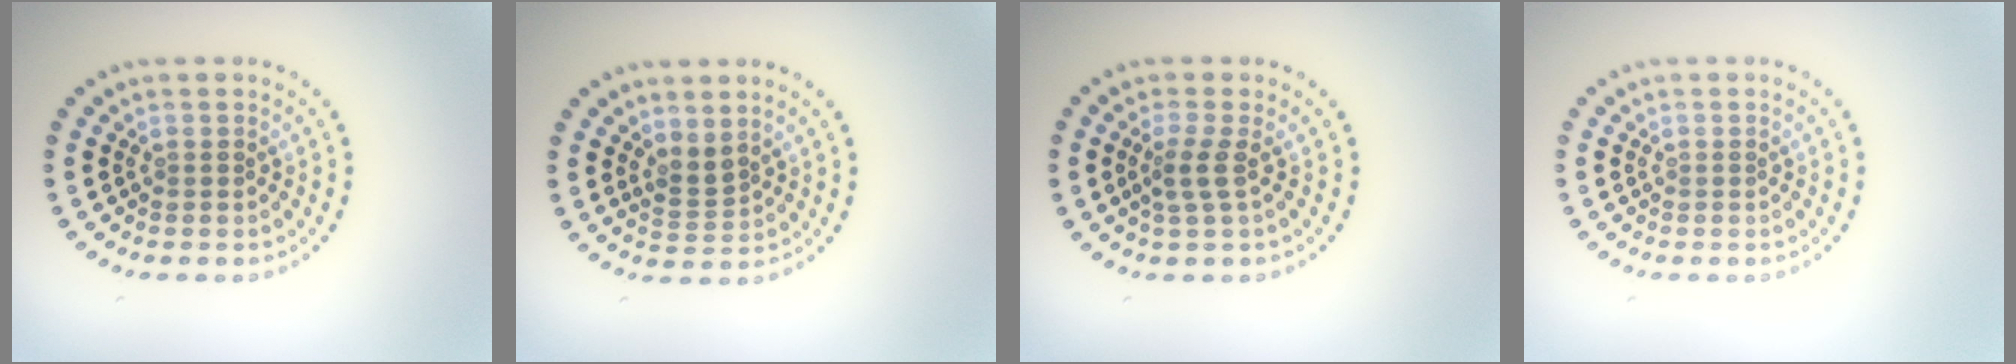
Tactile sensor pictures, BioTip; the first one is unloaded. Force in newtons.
{"total": 1.7, "press": 1.3, "slide": 1.2}
{"total": 2.0, "press": 1.3, "slide": 1.4}
{"total": 0.0}